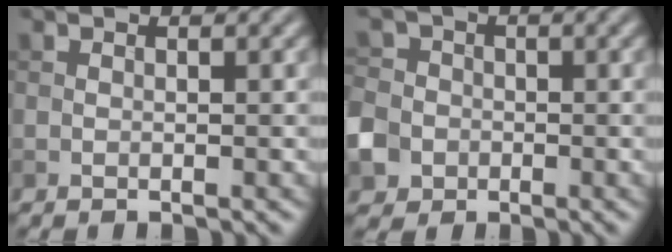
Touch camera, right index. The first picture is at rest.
{"total": 5.3, "force": [-2.0, 4.6, 1.8], "torque": [-0.031, -0.009, -0.054]}